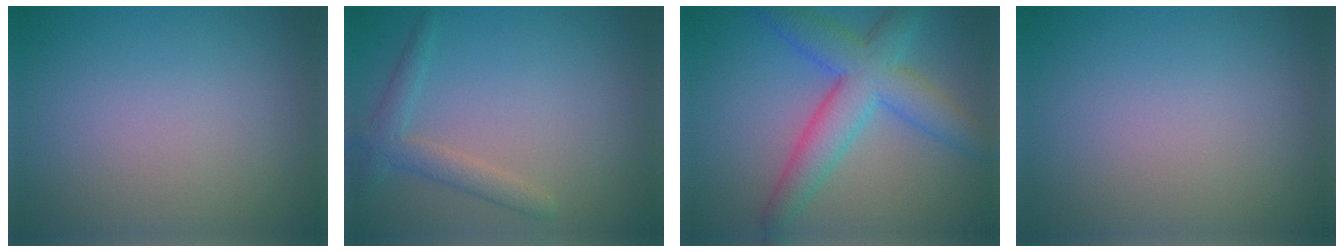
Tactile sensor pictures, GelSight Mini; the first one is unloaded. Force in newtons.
{"total": 2.3, "press": 2.3, "slide": 0.2}
{"total": 6.7, "press": 6.7, "slide": 0.1}
{"total": 0.0}